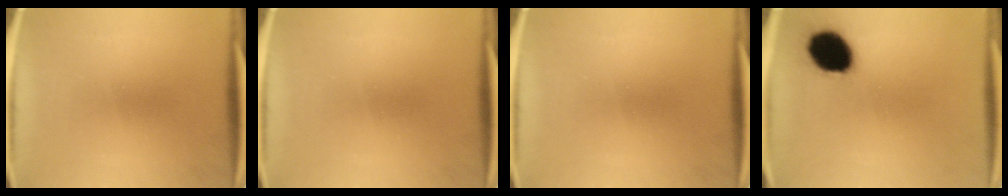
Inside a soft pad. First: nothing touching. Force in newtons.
{"total": 0.0}
{"total": 0.0}
{"total": 14.2}